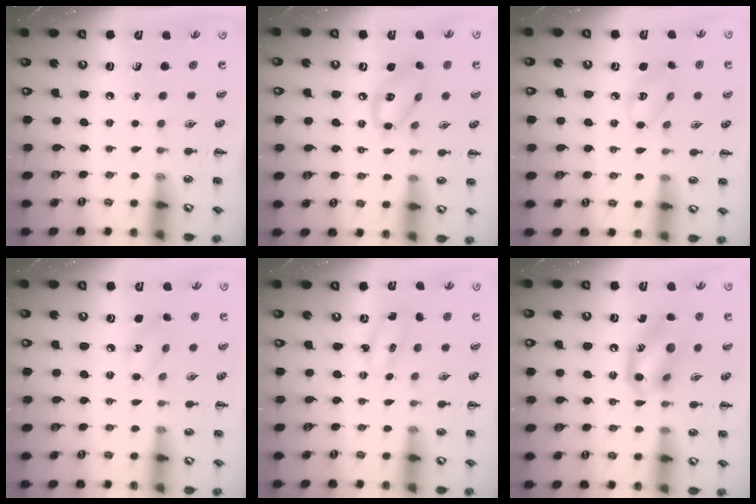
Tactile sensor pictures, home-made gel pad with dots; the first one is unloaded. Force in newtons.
{"total": 9.4, "press": 9.2, "slide": 1.8}
{"total": 3.7, "press": 3.6, "slide": 0.6}
{"total": 6.3, "press": 6.2, "slide": 1.4}
{"total": 2.5, "press": 2.5, "slide": 0.4}
{"total": 14.7, "press": 14.6, "slide": 1.2}